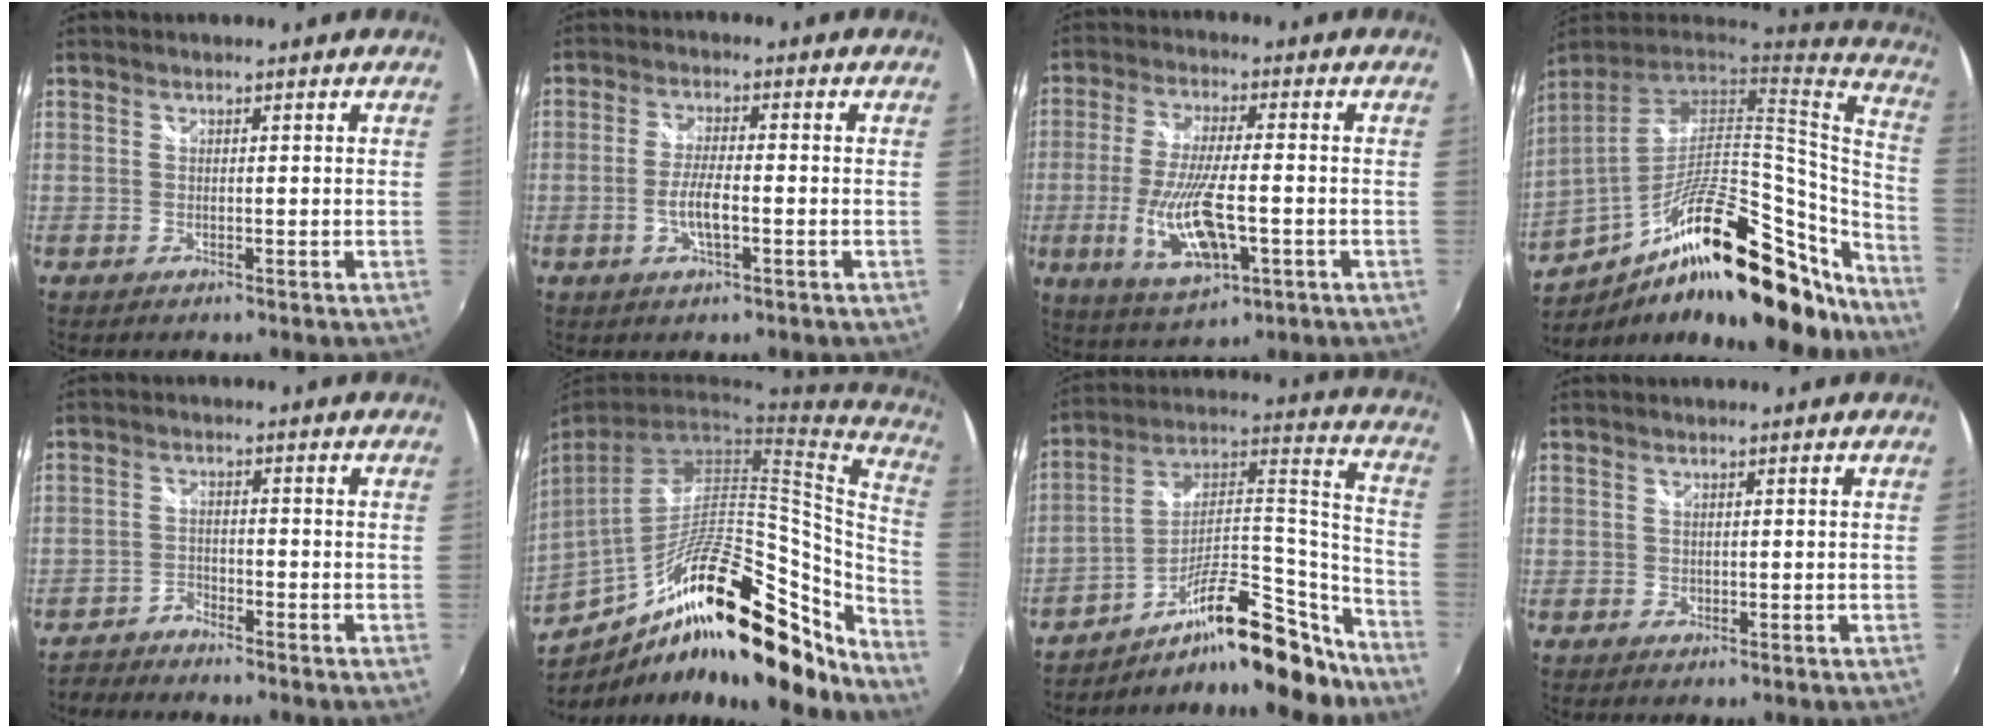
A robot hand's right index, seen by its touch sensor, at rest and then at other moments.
{"total": 5.0, "force": [-1.6, 1.1, 4.6], "torque": [-0.096, 0.001, -0.030]}
{"total": 13.6, "force": [-3.6, 4.5, 12.3], "torque": [-0.247, -0.019, -0.060]}
{"total": 34.3, "force": [-20.1, 13.1, 24.5], "torque": [-0.374, -0.010, -0.296]}
{"total": 3.7, "force": [-3.5, 0.9, 0.5], "torque": [-0.023, 0.000, -0.068]}
{"total": 27.0, "force": [-16.5, 9.7, 19.0], "torque": [-0.285, -0.002, -0.259]}
{"total": 22.1, "force": [-16.5, 7.5, 12.6], "torque": [-0.174, 0.051, -0.241]}
{"total": 0.7, "force": [-0.2, 0.7, 0.1], "torque": [0.000, -0.002, -0.002]}